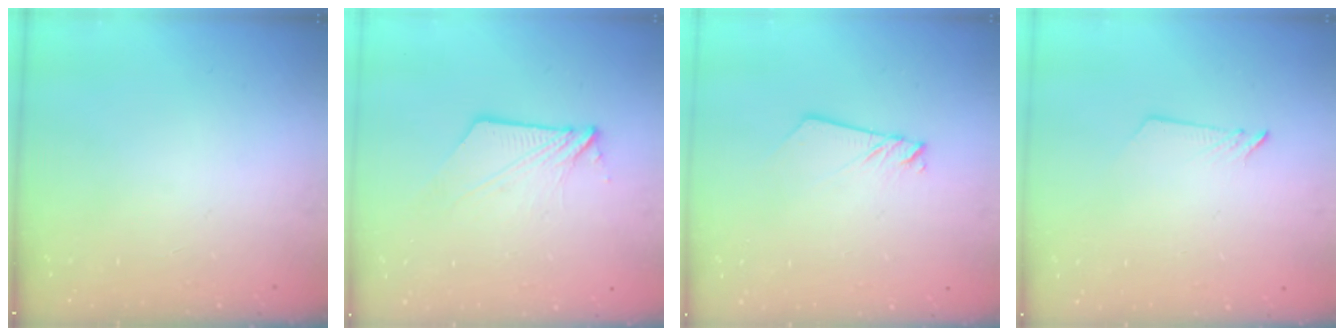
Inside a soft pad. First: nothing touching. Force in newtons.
{"total": 7.4, "press": 7.3, "slide": 0.6}
{"total": 2.2, "press": 2.2, "slide": 0.0}
{"total": 2.9, "press": 2.9, "slide": 0.3}